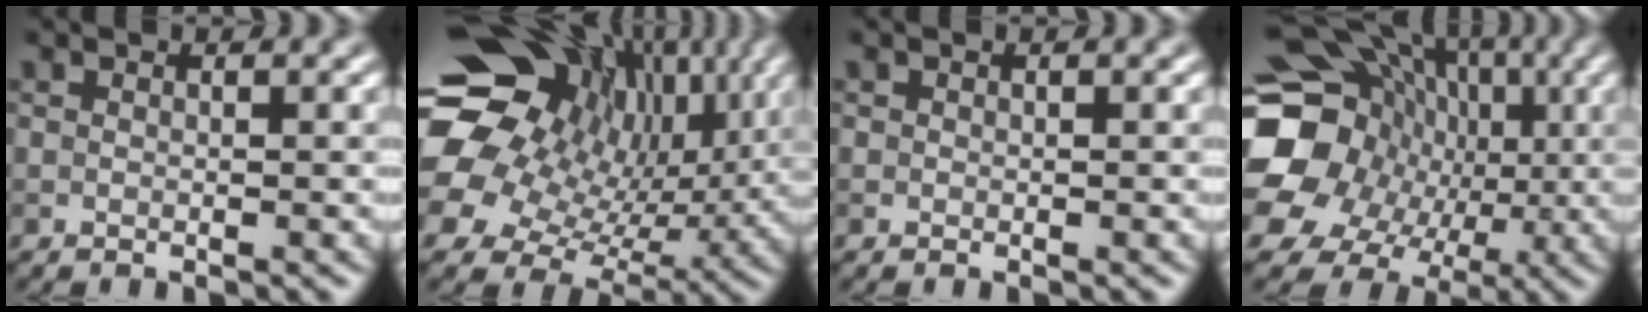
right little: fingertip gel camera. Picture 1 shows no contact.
{"total": 19.3, "force": [6.5, 14.5, 11.1], "torque": [-0.220, 0.038, 0.107]}
{"total": 0.0}
{"total": 19.4, "force": [-0.9, 17.1, 9.1], "torque": [-0.191, 0.011, -0.050]}